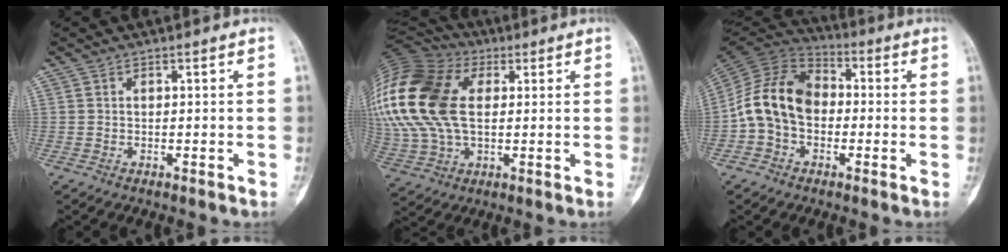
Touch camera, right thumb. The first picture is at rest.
{"total": 27.3, "force": [5.2, 17.2, 20.5], "torque": [-0.486, 0.031, 0.100]}
{"total": 13.4, "force": [-1.5, 9.9, 8.9], "torque": [-0.152, 0.038, -0.040]}